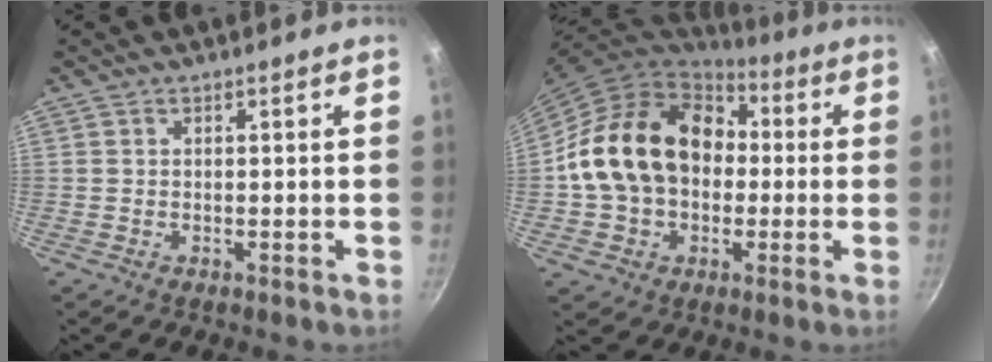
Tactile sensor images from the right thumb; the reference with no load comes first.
{"total": 20.4, "force": [0.9, 15.7, 13.1], "torque": [-0.207, 0.047, 0.013]}